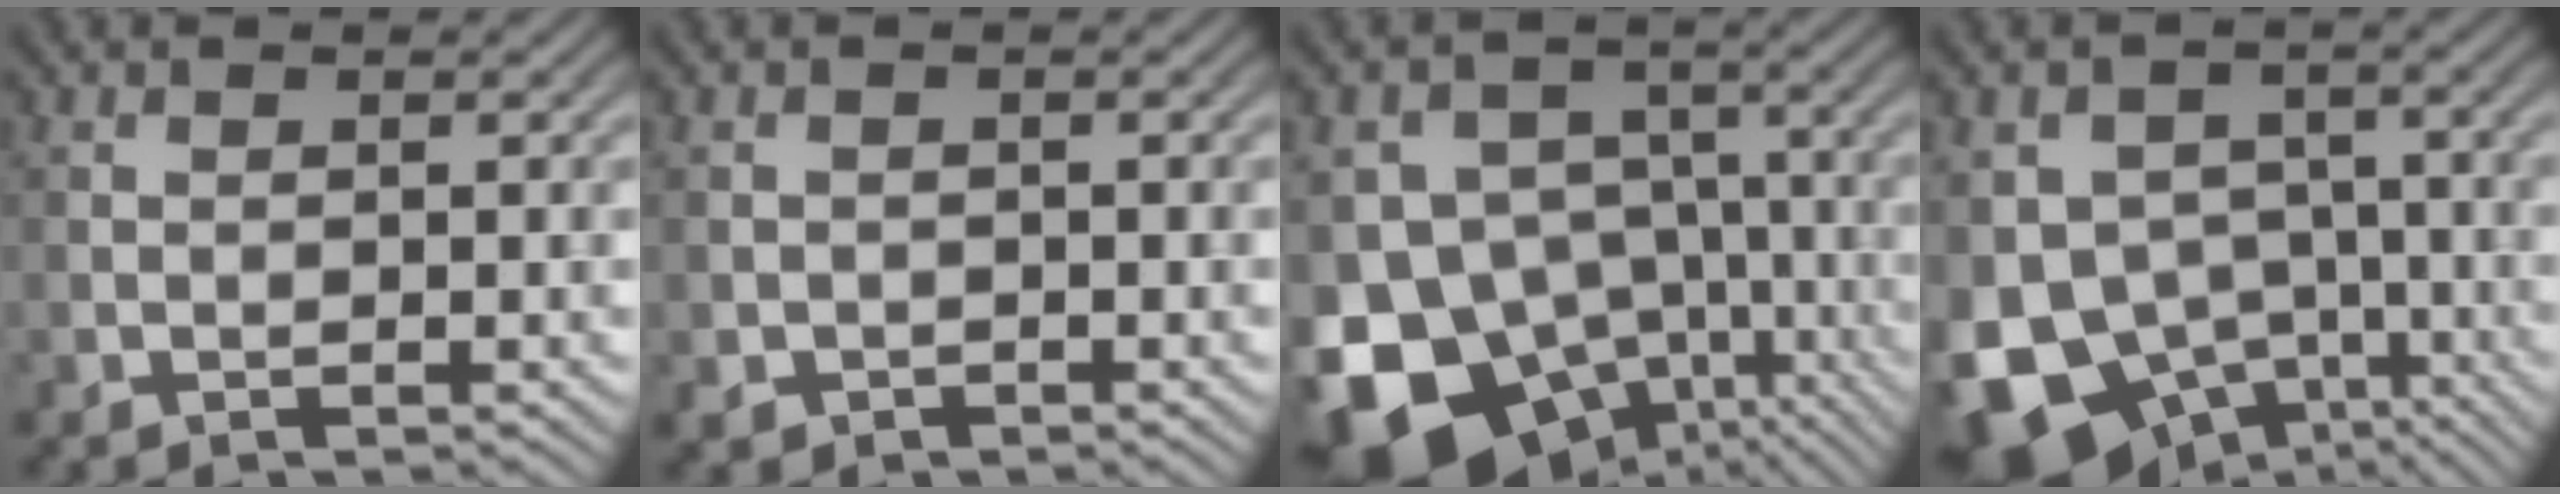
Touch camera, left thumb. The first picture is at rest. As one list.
[{"total": 1.4, "force": [-0.7, 1.2, 0.3], "torque": [-0.002, -0.008, -0.014]}, {"total": 18.1, "force": [-9.6, 12.8, 8.4], "torque": [-0.199, -0.031, -0.139]}, {"total": 13.3, "force": [-6.4, 9.7, 6.3], "torque": [-0.139, -0.021, -0.111]}]